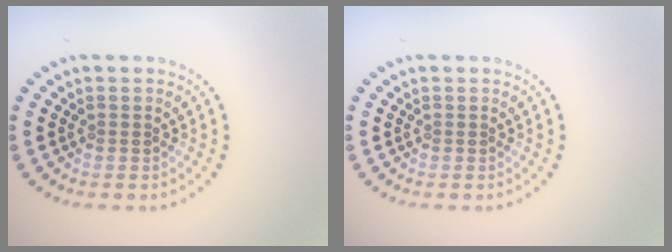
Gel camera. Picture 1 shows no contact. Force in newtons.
{"total": 0.0}